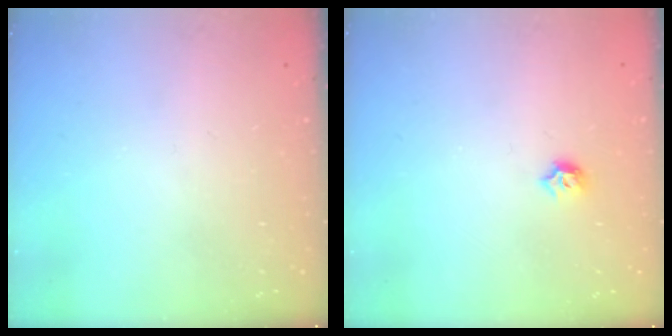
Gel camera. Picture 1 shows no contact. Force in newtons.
{"total": 4.9, "press": 4.8, "slide": 0.9}